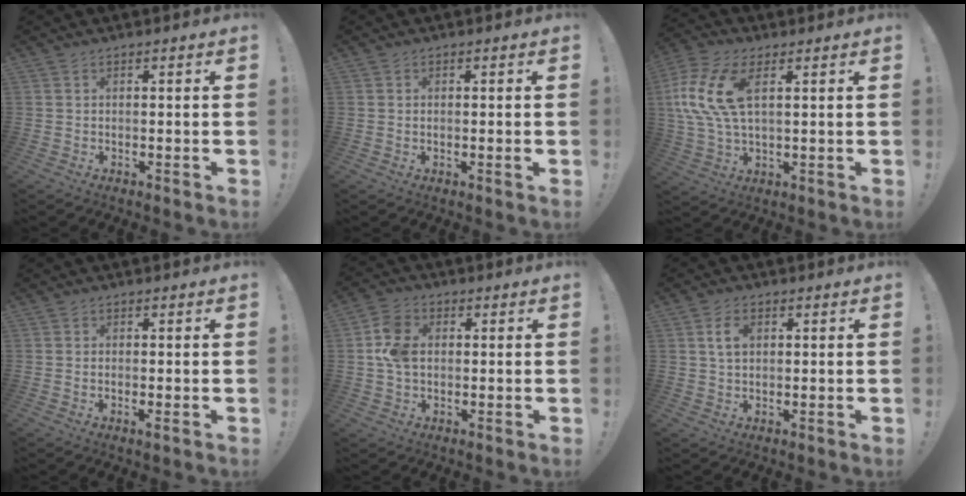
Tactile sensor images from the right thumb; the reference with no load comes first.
{"total": 1.2, "force": [-0.2, 0.0, 1.2], "torque": [-0.028, 0.003, -0.002]}
{"total": 15.1, "force": [4.2, 8.1, 12.0], "torque": [-0.259, -0.006, 0.078]}
{"total": 1.5, "force": [-0.4, 0.2, 1.4], "torque": [-0.024, 0.000, -0.006]}
{"total": 9.2, "force": [0.8, 6.8, 6.1], "torque": [-0.118, 0.014, 0.017]}
{"total": 5.0, "force": [1.5, 2.9, 3.8], "torque": [-0.062, 0.002, 0.025]}